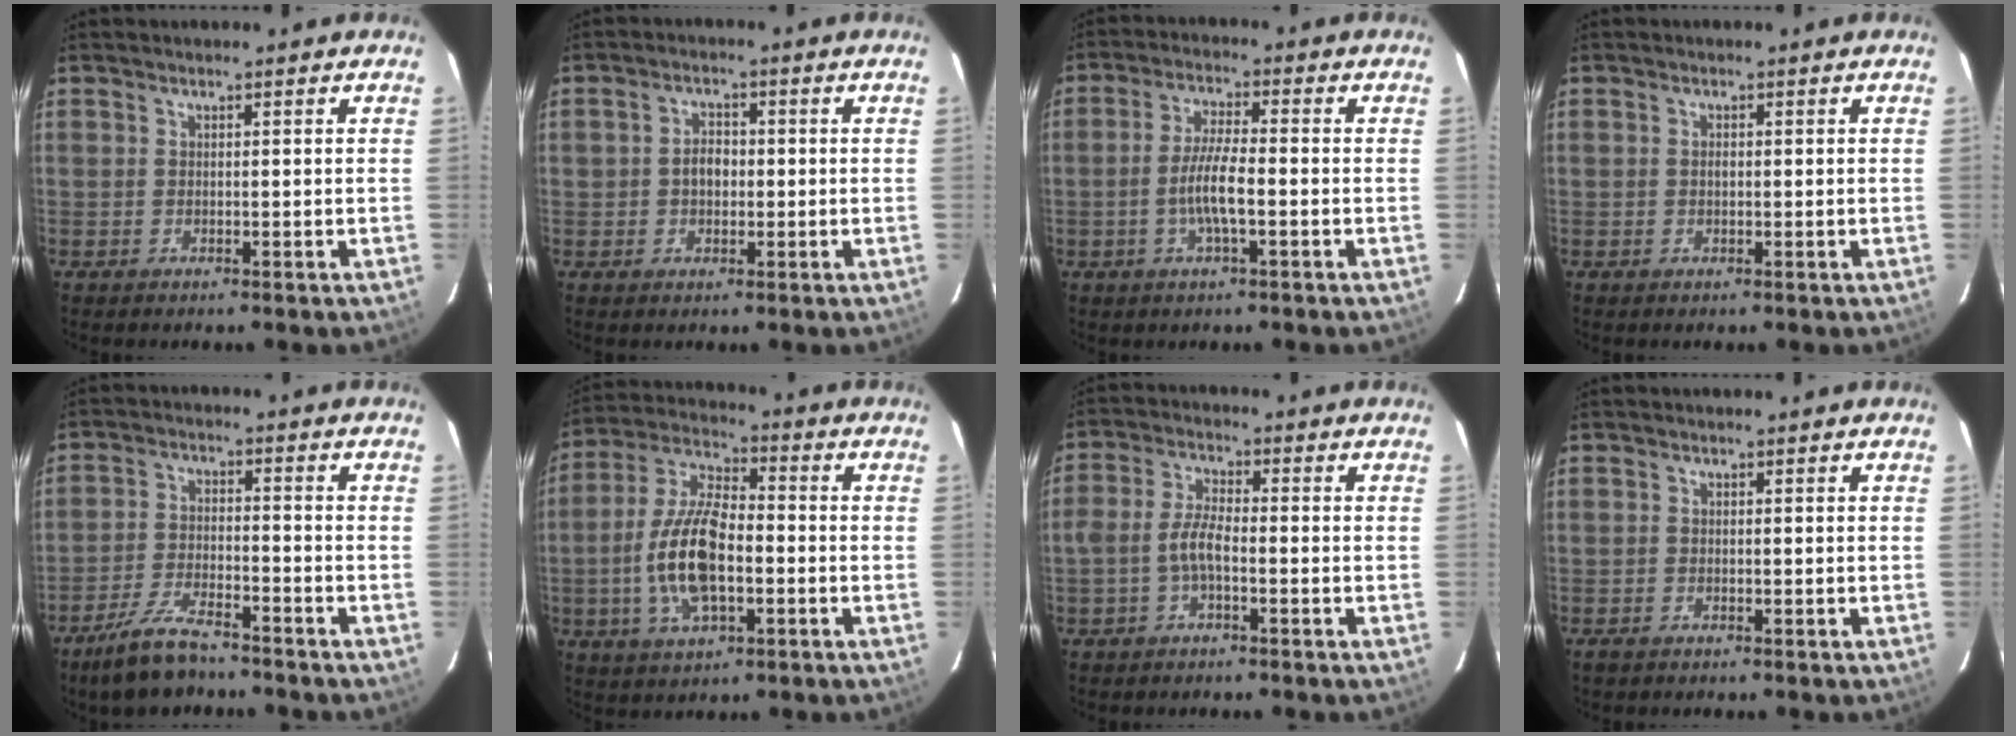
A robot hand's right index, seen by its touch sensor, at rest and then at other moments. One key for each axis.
{"total": 3.4, "fx": -0.3, "fy": 2.7, "fz": 2.1, "tx": -0.038, "ty": 0.009, "tz": -0.004}
{"total": 6.4, "fx": -1.8, "fy": 0.9, "fz": 6.1, "tx": -0.122, "ty": -0.001, "tz": -0.036}
{"total": 0.8, "fx": -0.1, "fy": 0.7, "fz": 0.5, "tx": -0.008, "ty": 0.003, "tz": -0.002}
{"total": 9.7, "fx": -7.8, "fy": 2.8, "fz": 5.1, "tx": -0.122, "ty": -0.010, "tz": -0.141}
{"total": 14.0, "fx": -3.1, "fy": 6.0, "fz": 12.3, "tx": -0.258, "ty": 0.003, "tz": -0.059}
{"total": 4.6, "fx": -1.9, "fy": 1.5, "fz": 3.9, "tx": -0.089, "ty": 0.013, "tz": -0.037}
{"total": 0.9, "fx": -0.7, "fy": 0.4, "fz": 0.3, "tx": -0.009, "ty": -0.003, "tz": -0.016}